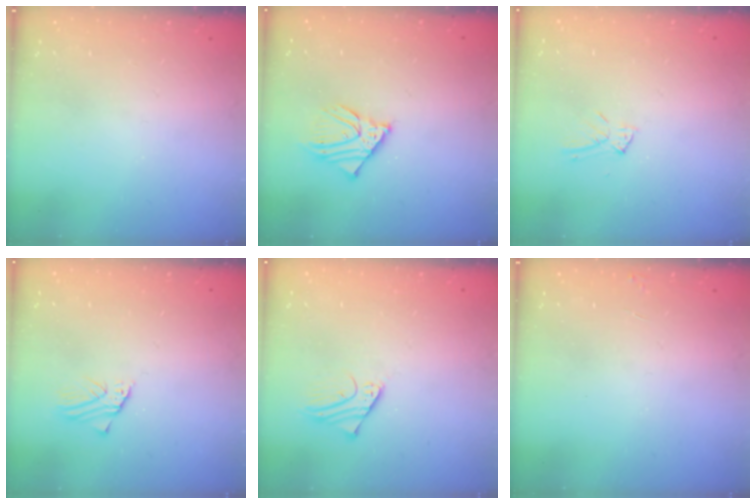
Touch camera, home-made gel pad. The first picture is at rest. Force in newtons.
{"total": 7.6, "press": 7.5, "slide": 1.0}
{"total": 5.4, "press": 5.4, "slide": 0.6}
{"total": 1.3, "press": 1.3, "slide": 0.0}
{"total": 2.0, "press": 2.0, "slide": 0.2}
{"total": 2.9, "press": 2.9, "slide": 0.4}